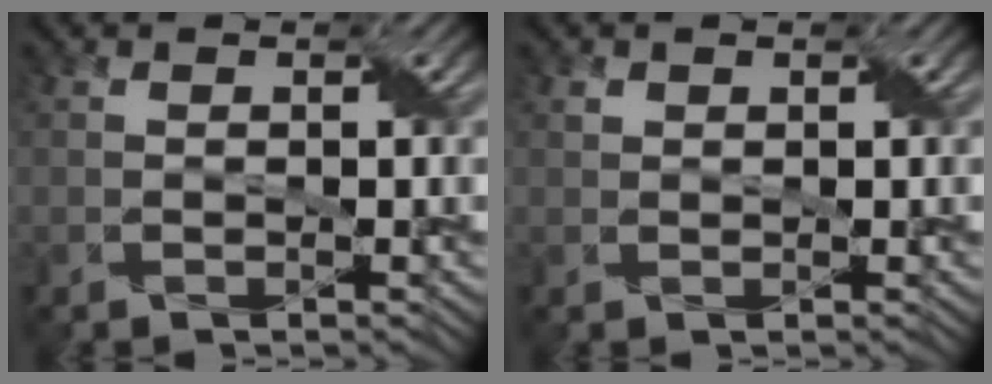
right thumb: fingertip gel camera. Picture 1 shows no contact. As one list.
[{"total": 0.6, "force": [0.4, 0.4, 0.0], "torque": [-0.005, -0.001, 0.008]}]